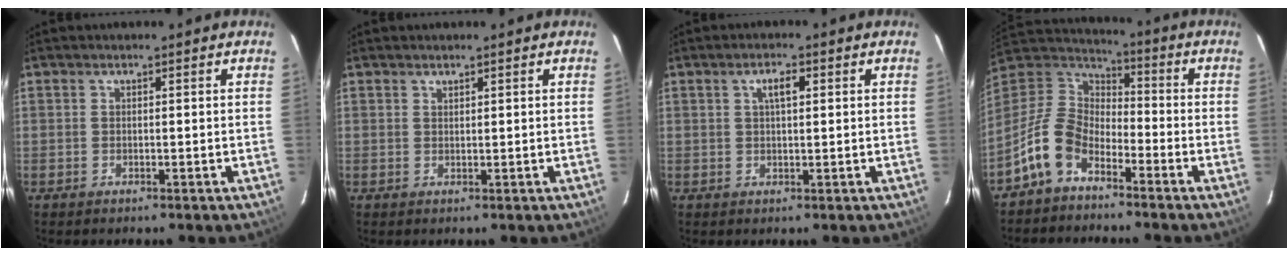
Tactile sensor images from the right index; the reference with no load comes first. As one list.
[{"total": 0.6, "force": [0.6, 0.2, 0.0], "torque": [0.000, 0.000, 0.012]}, {"total": 2.8, "force": [1.0, 1.0, 2.5], "torque": [-0.045, 0.008, 0.018]}, {"total": 11.4, "force": [-6.8, 6.5, 6.5], "torque": [-0.142, 0.020, -0.142]}]